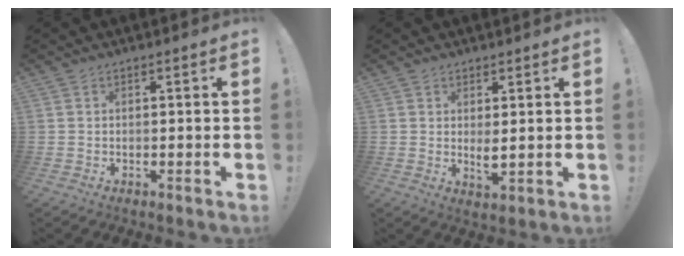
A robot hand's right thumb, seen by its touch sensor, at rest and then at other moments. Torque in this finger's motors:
{"motor_torque": [0.46, 0.40, 0.08, 0.30, -0.01]}